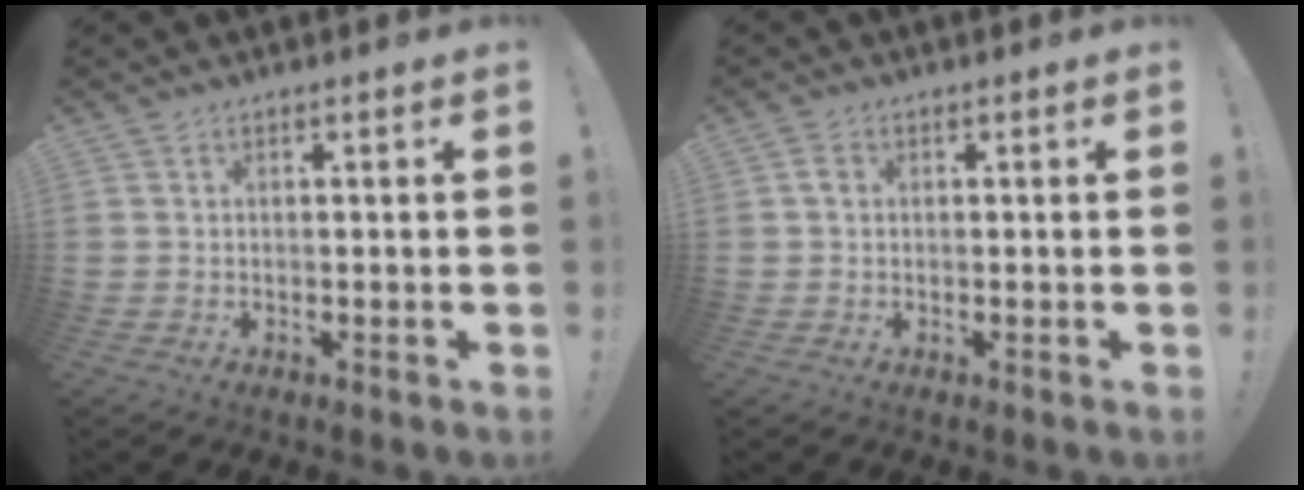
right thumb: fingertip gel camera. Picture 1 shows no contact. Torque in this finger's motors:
{"motor_torque": [0.06, -0.09, -0.30, -0.11, 0.00]}